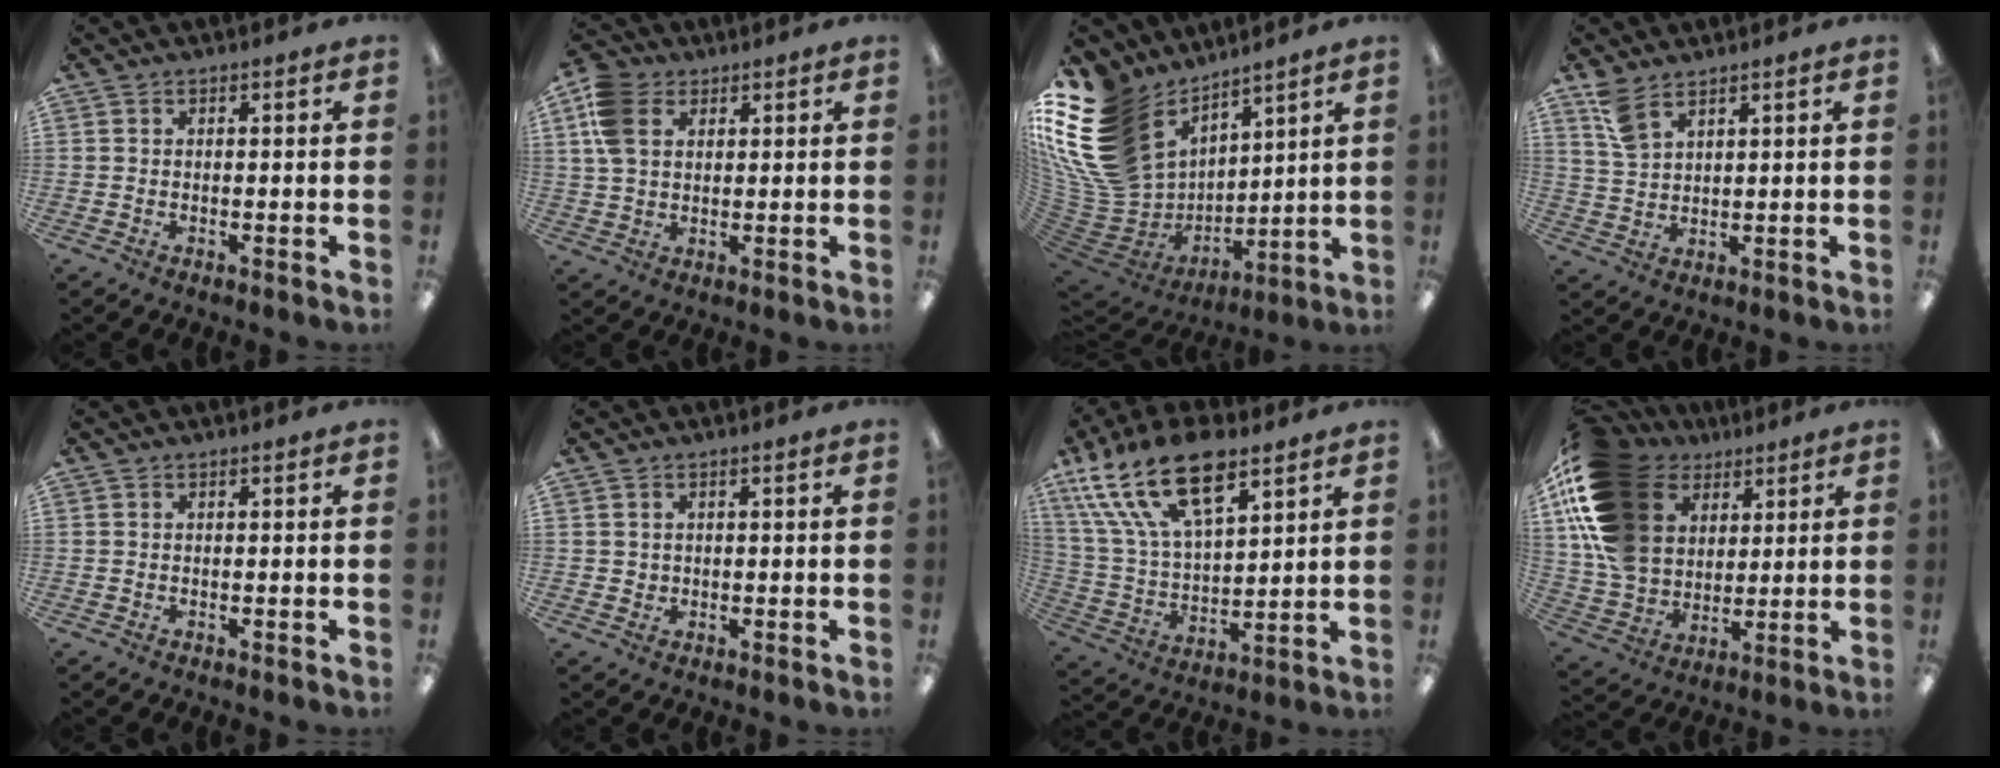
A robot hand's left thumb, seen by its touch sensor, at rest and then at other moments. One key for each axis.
{"total": 9.3, "fx": 4.0, "fy": 6.5, "fz": 5.3, "tx": -0.138, "ty": 0.004, "tz": 0.078}
{"total": 22.5, "fx": 10.0, "fy": 15.9, "fz": 12.2, "tx": -0.278, "ty": -0.070, "tz": 0.206}
{"total": 6.0, "fx": 4.5, "fy": 2.5, "fz": 3.1, "tx": -0.064, "ty": -0.016, "tz": 0.084}
{"total": 0.0}
{"total": 1.5, "fx": 0.7, "fy": 1.4, "fz": 0.2, "tx": -0.006, "ty": 0.004, "tz": 0.012}
{"total": 22.4, "fx": 13.0, "fy": 10.9, "fz": 14.6, "tx": -0.296, "ty": -0.054, "tz": 0.232}
{"total": 21.7, "fx": 8.7, "fy": 15.6, "fz": 12.3, "tx": -0.262, "ty": -0.030, "tz": 0.164}